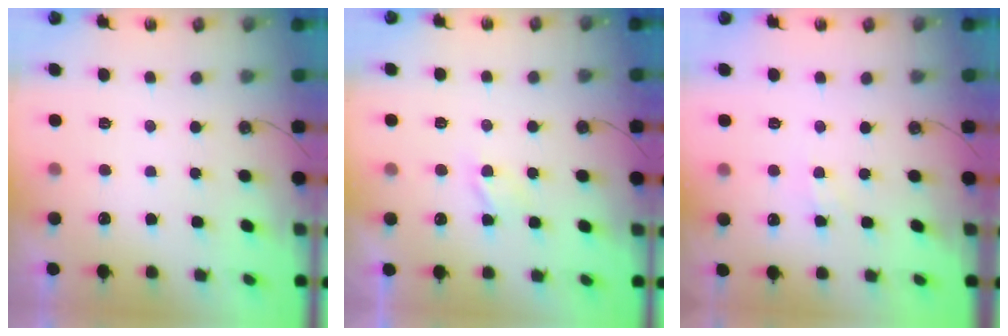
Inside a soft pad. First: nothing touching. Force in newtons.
{"total": 2.2, "press": 2.1, "slide": 0.4}
{"total": 2.7, "press": 2.7, "slide": 0.4}